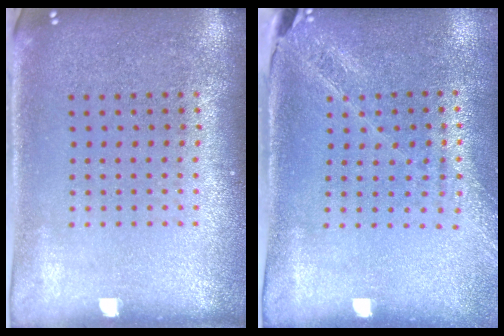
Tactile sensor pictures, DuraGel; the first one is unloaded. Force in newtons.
{"total": 1.5, "press": 1.4, "slide": 0.4}